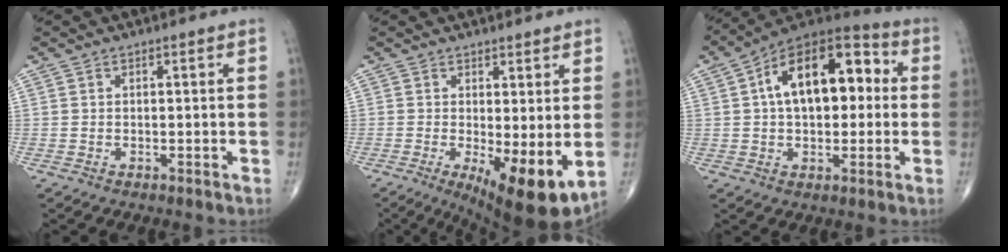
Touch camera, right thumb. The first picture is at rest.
{"total": 10.9, "force": [-1.0, 3.3, 10.4], "torque": [-0.151, -0.022, -0.004]}
{"total": 18.9, "force": [3.0, 10.5, 15.4], "torque": [-0.212, 0.038, 0.037]}